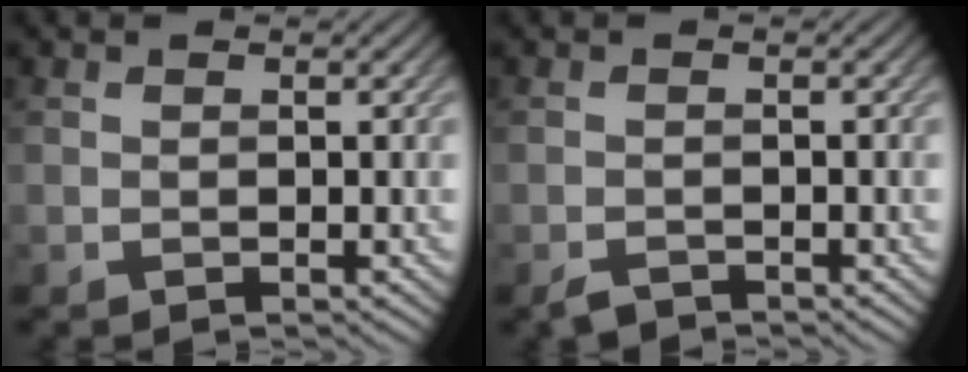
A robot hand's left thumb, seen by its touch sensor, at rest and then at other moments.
{"total": 1.3, "force": [-1.2, 0.4, 0.5], "torque": [-0.010, -0.001, -0.026]}